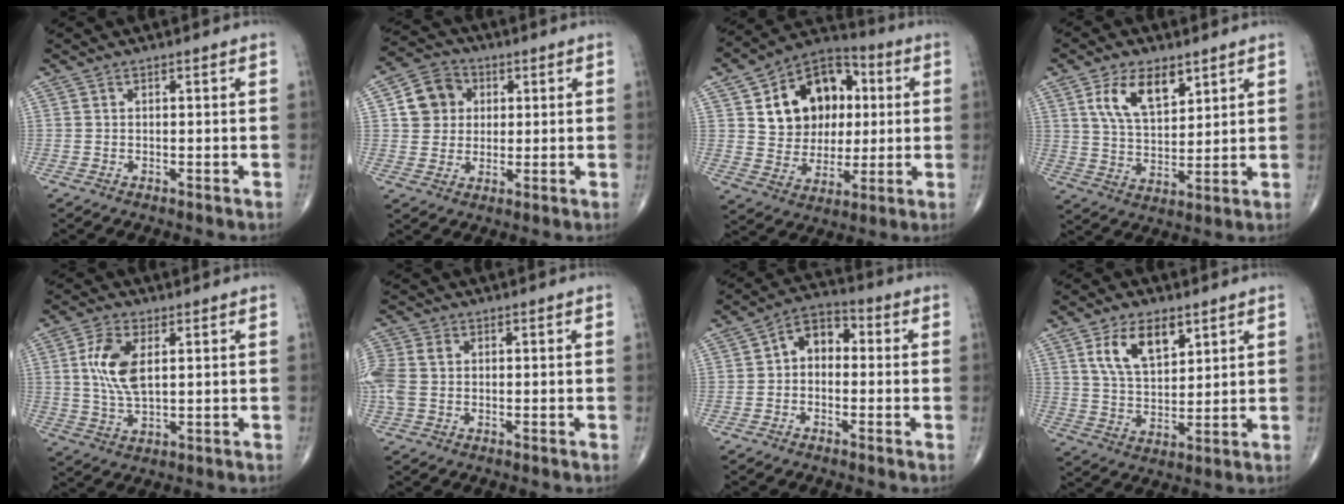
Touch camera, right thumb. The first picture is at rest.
{"total": 8.6, "force": [1.9, 7.7, 3.4], "torque": [-0.033, 0.003, 0.027]}
{"total": 18.5, "force": [4.3, 14.1, 11.1], "torque": [-0.124, 0.006, 0.074]}
{"total": 10.6, "force": [5.3, 5.6, 7.3], "torque": [-0.113, -0.024, 0.106]}
{"total": 8.8, "force": [2.0, 4.3, 7.4], "torque": [-0.154, -0.008, 0.042]}
{"total": 5.5, "force": [0.2, 4.0, 3.7], "torque": [-0.112, 0.013, 0.004]}
{"total": 6.7, "force": [0.0, 4.8, 4.7], "torque": [-0.048, 0.026, -0.020]}
{"total": 10.5, "force": [5.2, 5.5, 7.2], "torque": [-0.112, -0.024, 0.102]}